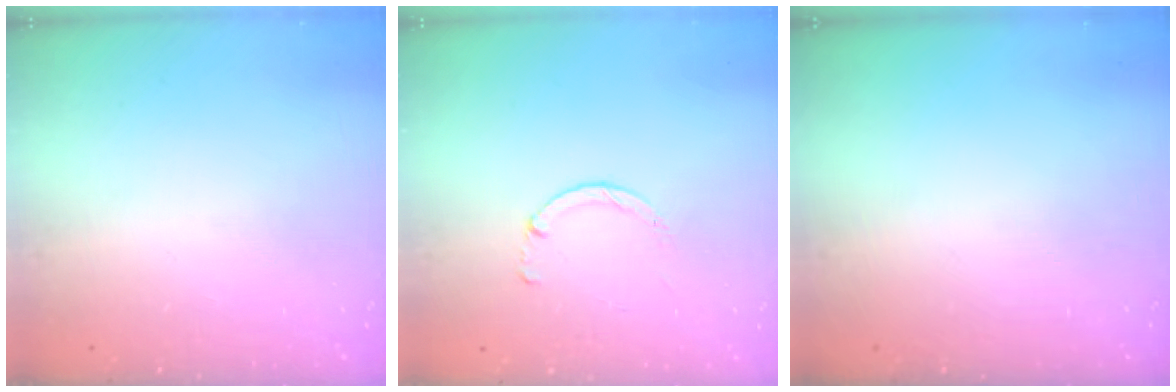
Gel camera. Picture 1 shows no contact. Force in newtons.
{"total": 1.8, "press": 1.8, "slide": 0.2}
{"total": 0.0}